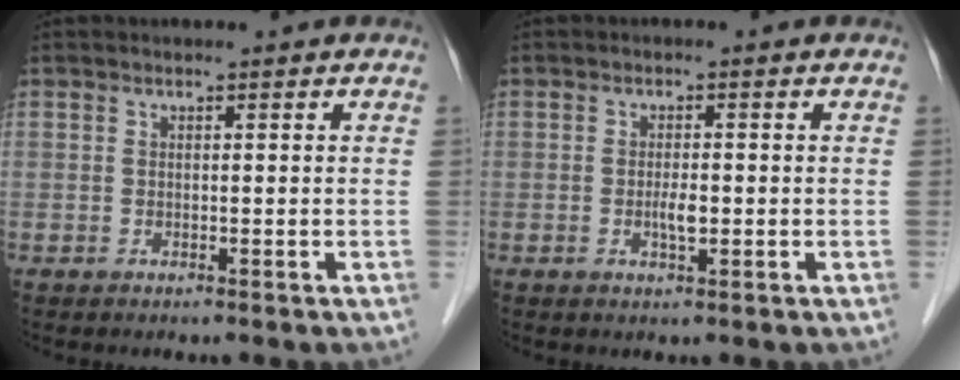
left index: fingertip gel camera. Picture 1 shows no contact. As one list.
[{"total": 2.2, "force": [-0.5, 0.6, 2.0], "torque": [-0.041, 0.000, -0.006]}]